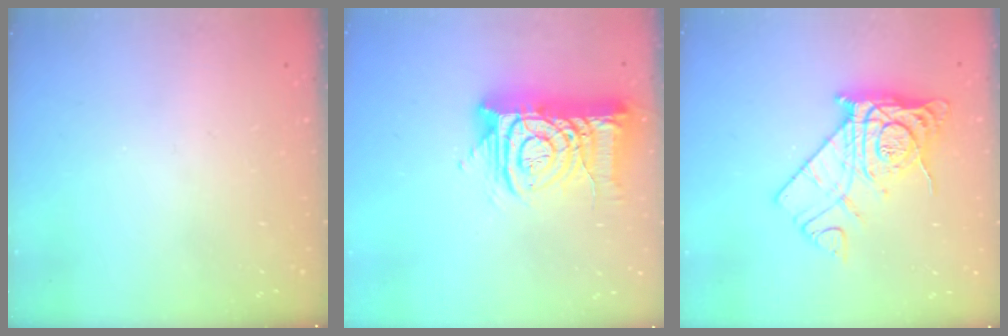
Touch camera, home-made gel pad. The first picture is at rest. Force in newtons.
{"total": 15.3, "press": 15.2, "slide": 1.7}
{"total": 13.4, "press": 13.3, "slide": 1.4}